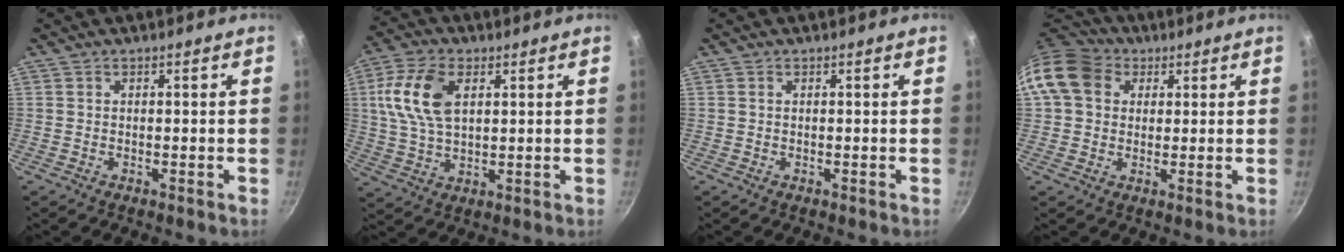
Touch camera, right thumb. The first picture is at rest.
{"total": 12.2, "force": [3.3, 7.0, 9.4], "torque": [-0.178, 0.004, 0.060]}
{"total": 0.0}
{"total": 11.5, "force": [3.5, 9.3, 5.9], "torque": [-0.093, 0.015, 0.047]}